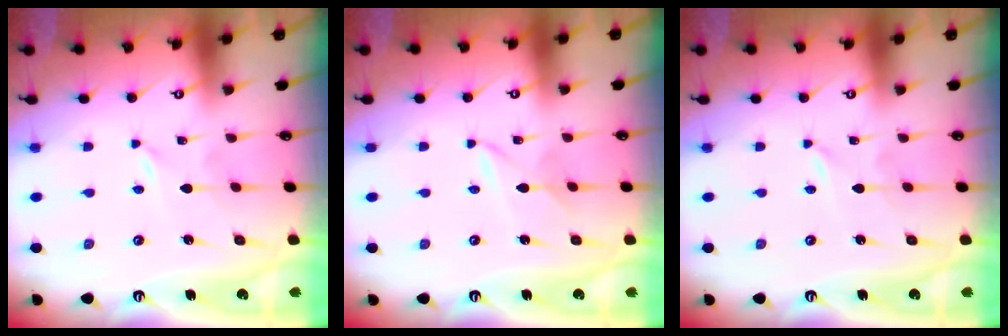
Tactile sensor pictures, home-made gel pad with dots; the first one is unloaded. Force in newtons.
{"total": 3.0, "press": 3.0, "slide": 0.1}
{"total": 0.0}